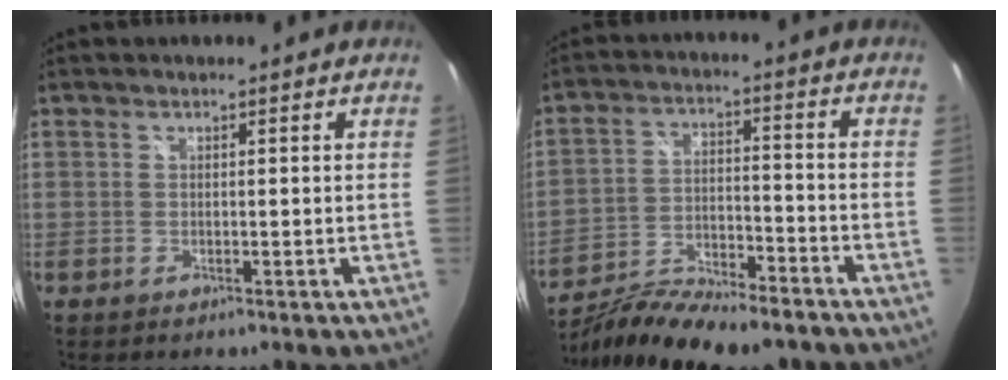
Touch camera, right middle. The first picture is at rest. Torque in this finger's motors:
{"motor_torque": [-0.07, -0.08, 0.26, 0.05]}